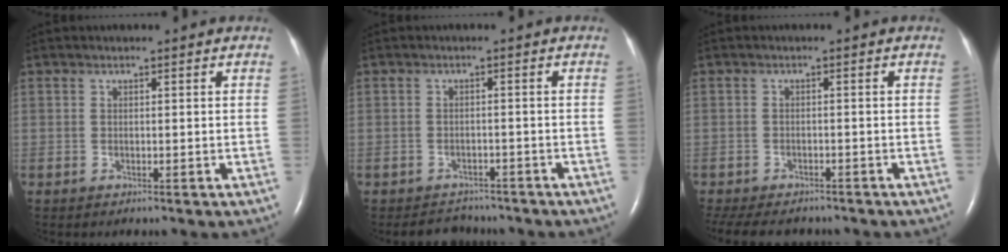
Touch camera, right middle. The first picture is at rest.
{"total": 4.0, "force": [-3.6, 1.6, -0.2], "torque": [-0.003, 0.003, -0.052]}
{"total": 11.6, "force": [-9.8, 4.3, 4.5], "torque": [-0.099, -0.009, -0.129]}